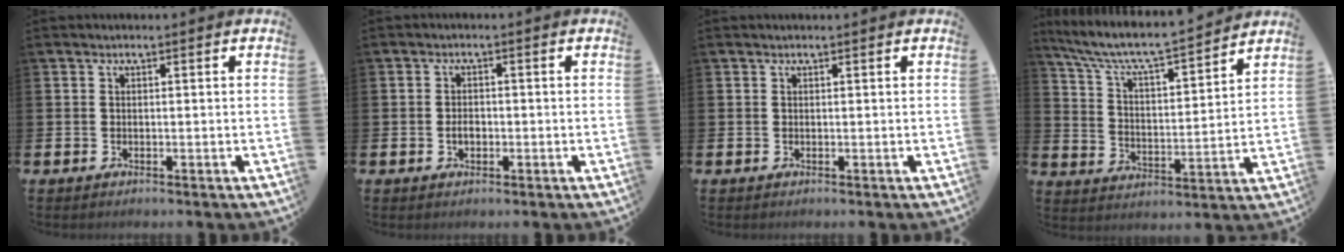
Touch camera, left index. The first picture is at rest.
{"total": 1.9, "force": [-0.4, 1.2, 1.3], "torque": [-0.013, -0.001, -0.011]}
{"total": 0.0}
{"total": 7.1, "force": [6.6, 0.6, 2.5], "torque": [-0.081, -0.053, 0.109]}